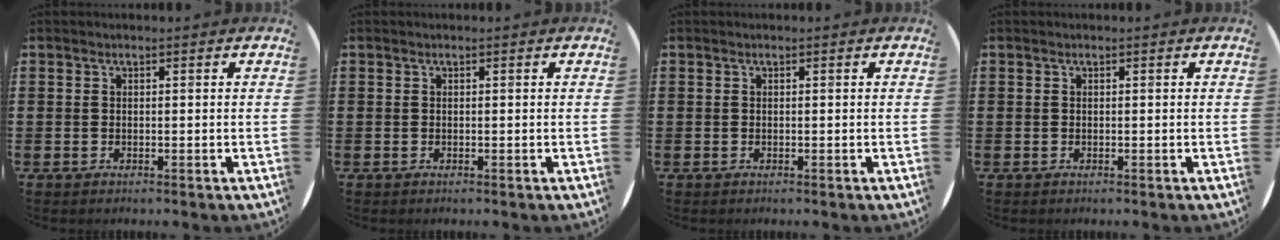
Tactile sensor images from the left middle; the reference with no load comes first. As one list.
[{"total": 0.0}, {"total": 0.0}, {"total": 0.0}]